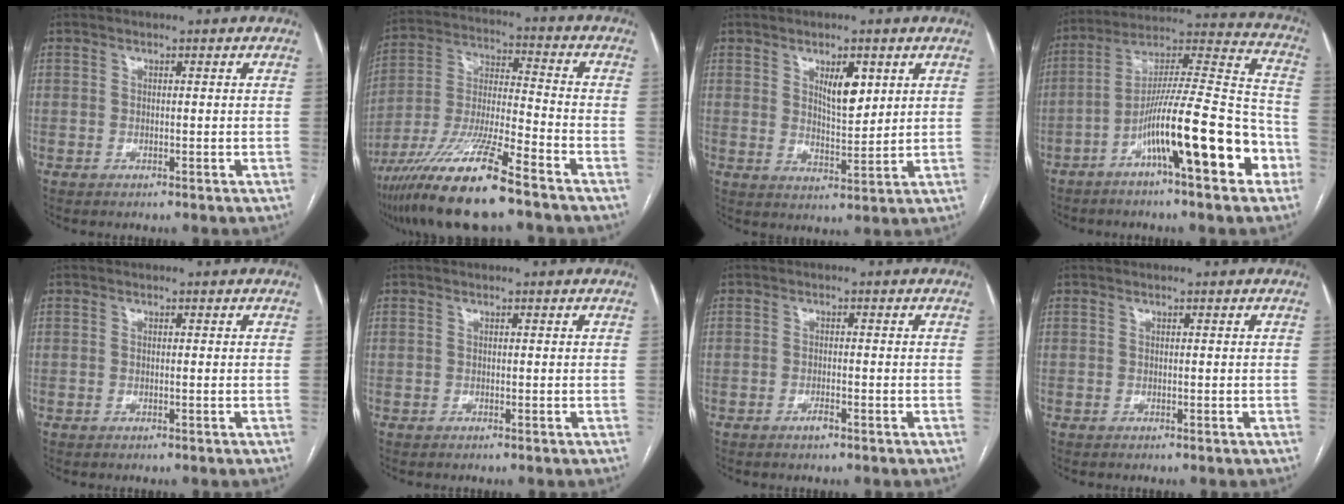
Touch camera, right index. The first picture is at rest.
{"total": 16.5, "force": [-11.5, 1.2, 11.9], "torque": [-0.250, -0.031, -0.211]}
{"total": 5.8, "force": [2.5, 2.0, 4.8], "torque": [-0.083, -0.005, 0.048]}
{"total": 18.1, "force": [-8.0, 2.2, 16.0], "torque": [-0.264, 0.015, -0.129]}
{"total": 0.0}
{"total": 0.0}
{"total": 1.5, "force": [-1.0, 0.3, 1.1], "torque": [-0.020, 0.000, -0.015]}
{"total": 0.0}